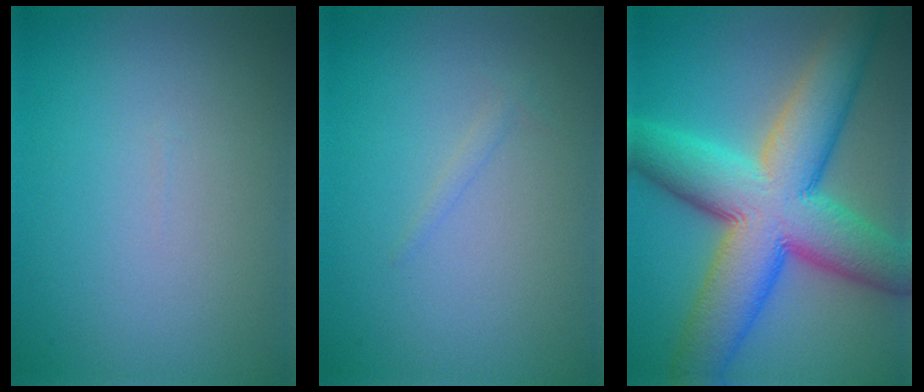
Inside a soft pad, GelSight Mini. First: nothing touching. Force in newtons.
{"total": 0.6, "press": 0.6, "slide": 0.1}
{"total": 13.1, "press": 13.1, "slide": 0.4}